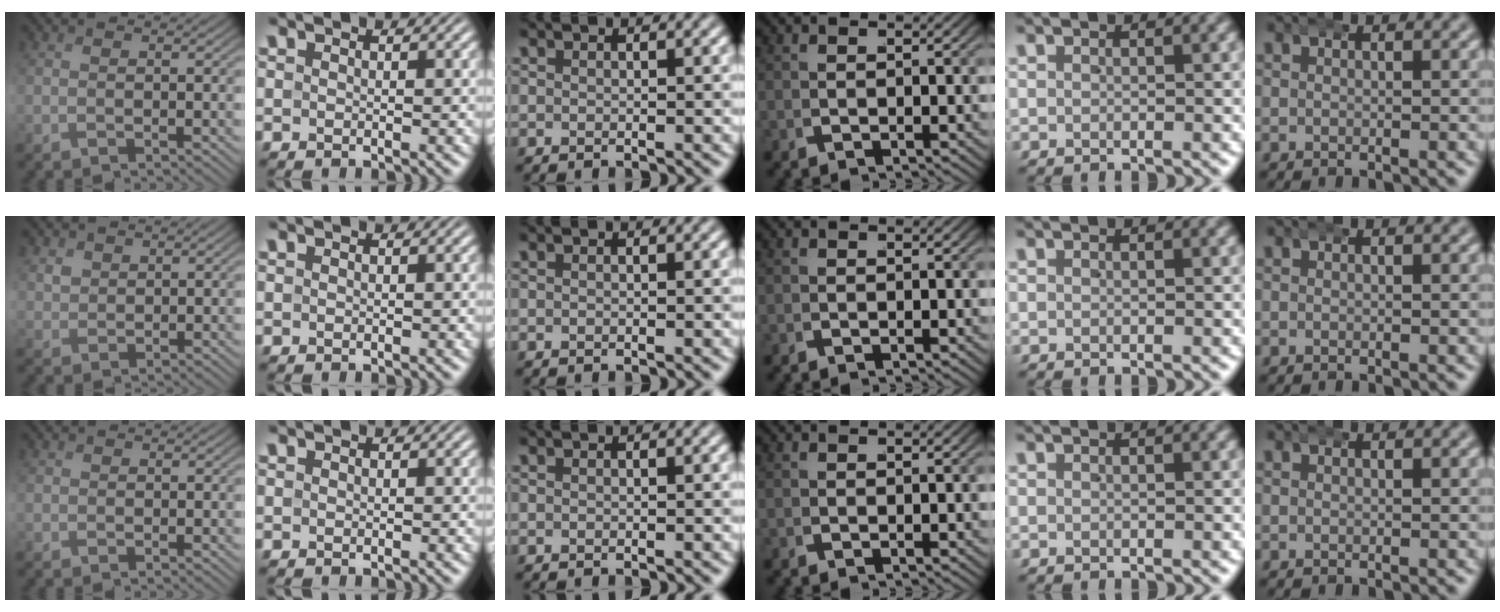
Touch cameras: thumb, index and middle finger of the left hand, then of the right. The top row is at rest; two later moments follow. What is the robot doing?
{"motion": "wrap", "object": "aluminum foil"}